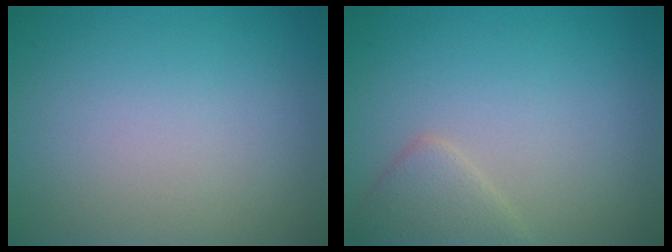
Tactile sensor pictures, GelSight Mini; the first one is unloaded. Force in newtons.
{"total": 2.2, "press": 2.2, "slide": 0.2}